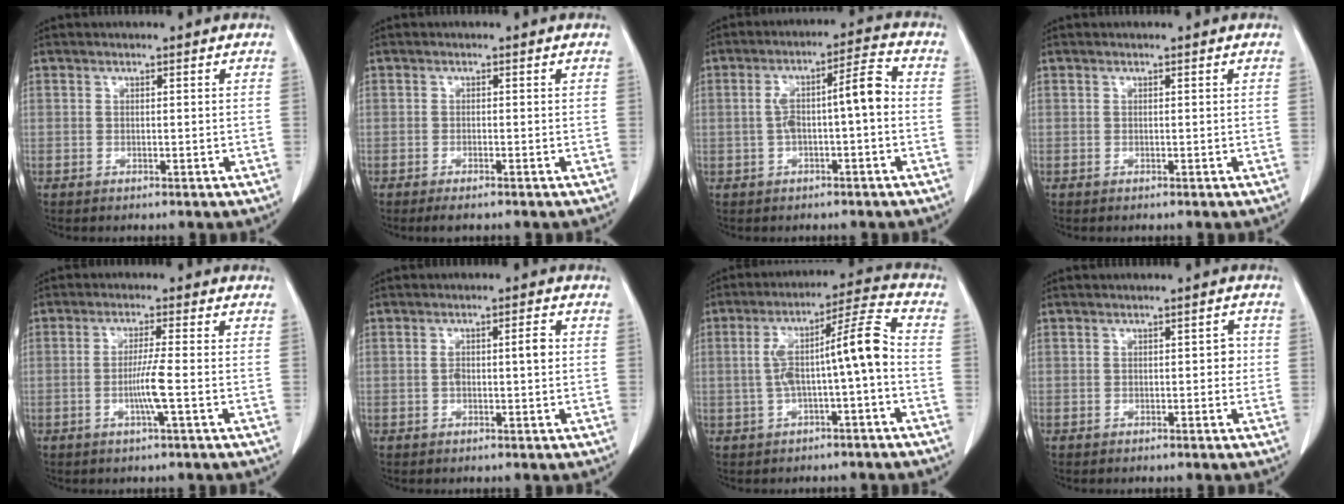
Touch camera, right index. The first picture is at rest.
{"total": 1.7, "force": [-1.3, 0.1, 1.1], "torque": [-0.020, -0.005, -0.021]}
{"total": 7.5, "force": [-0.5, 1.2, 7.4], "torque": [-0.132, 0.031, -0.008]}
{"total": 0.0}
{"total": 4.6, "force": [-1.2, -0.8, 4.3], "torque": [-0.083, -0.007, -0.025]}
{"total": 3.6, "force": [0.1, 0.9, 3.5], "torque": [-0.065, 0.014, 0.004]}
{"total": 9.9, "force": [-1.1, 0.5, 9.8], "torque": [-0.170, 0.038, -0.019]}
{"total": 1.8, "force": [-0.1, 0.9, 1.5], "torque": [-0.013, 0.009, -0.004]}